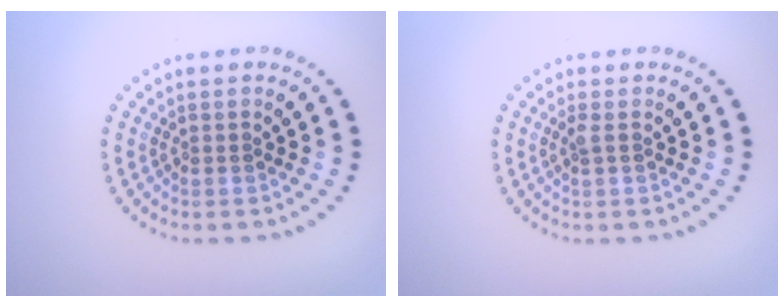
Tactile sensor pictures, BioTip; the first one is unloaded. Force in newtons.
{"total": 0.6, "press": 0.6, "slide": 0.3}